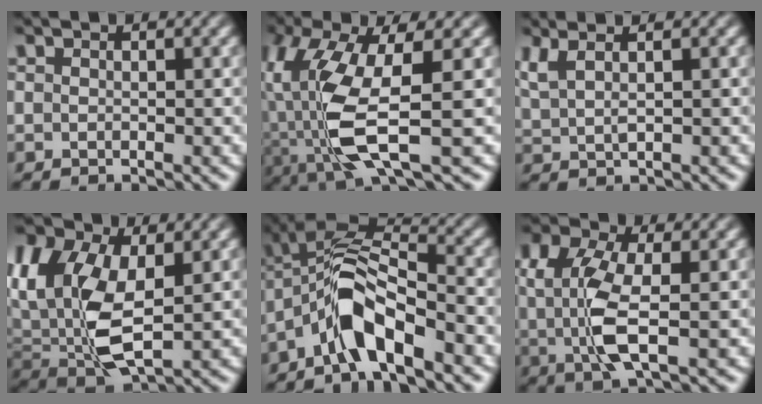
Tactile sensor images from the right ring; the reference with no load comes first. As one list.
[{"total": 10.3, "force": [-0.8, 4.8, 9.1], "torque": [-0.202, -0.032, 0.008]}, {"total": 3.6, "force": [1.9, 1.7, 2.6], "torque": [-0.056, 0.005, 0.037]}, {"total": 10.6, "force": [1.2, 7.3, 7.6], "torque": [-0.174, -0.030, 0.032]}, {"total": 6.0, "force": [-0.8, 3.9, 4.5], "torque": [-0.097, -0.014, -0.014]}, {"total": 5.6, "force": [0.5, 2.6, 5.0], "torque": [-0.116, -0.021, 0.018]}]